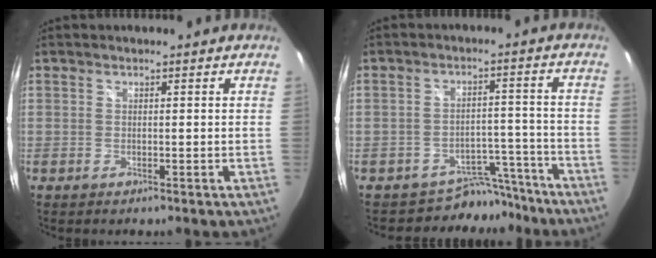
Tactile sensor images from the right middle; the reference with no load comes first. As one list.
[{"total": 7.4, "force": [-6.6, 3.2, -0.4], "torque": [0.010, 0.028, -0.097]}]